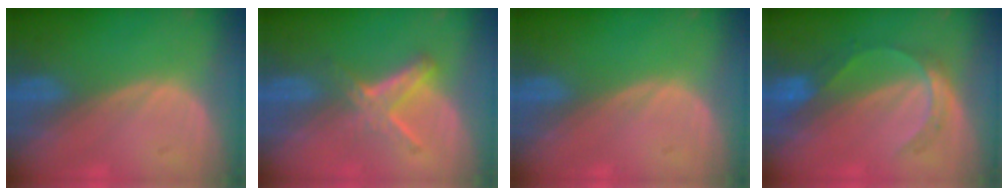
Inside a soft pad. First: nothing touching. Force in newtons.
{"total": 6.2, "press": 5.3, "slide": 3.2}
{"total": 0.0}
{"total": 5.6, "press": 5.0, "slide": 2.5}